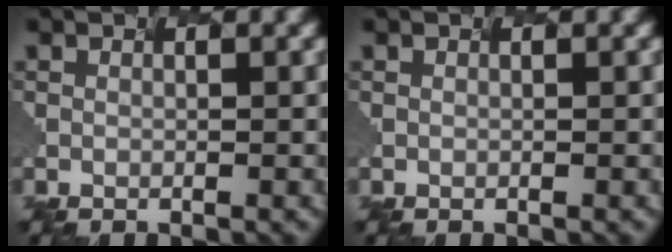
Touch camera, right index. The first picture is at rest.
{"total": 0.0}